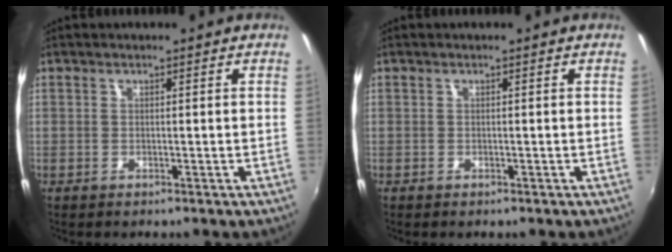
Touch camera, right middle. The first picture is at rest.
{"total": 0.0}